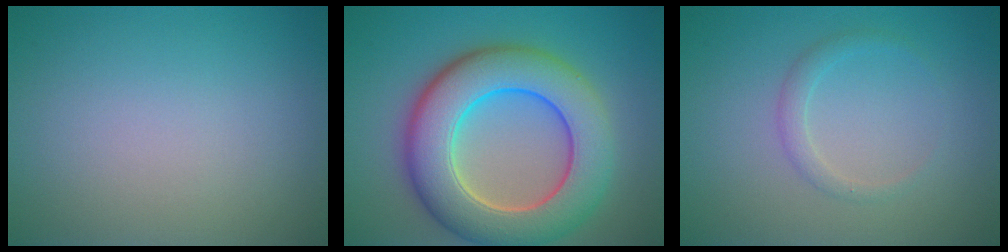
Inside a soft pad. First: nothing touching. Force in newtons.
{"total": 10.5, "press": 10.5, "slide": 0.6}
{"total": 1.4, "press": 1.4, "slide": 0.2}